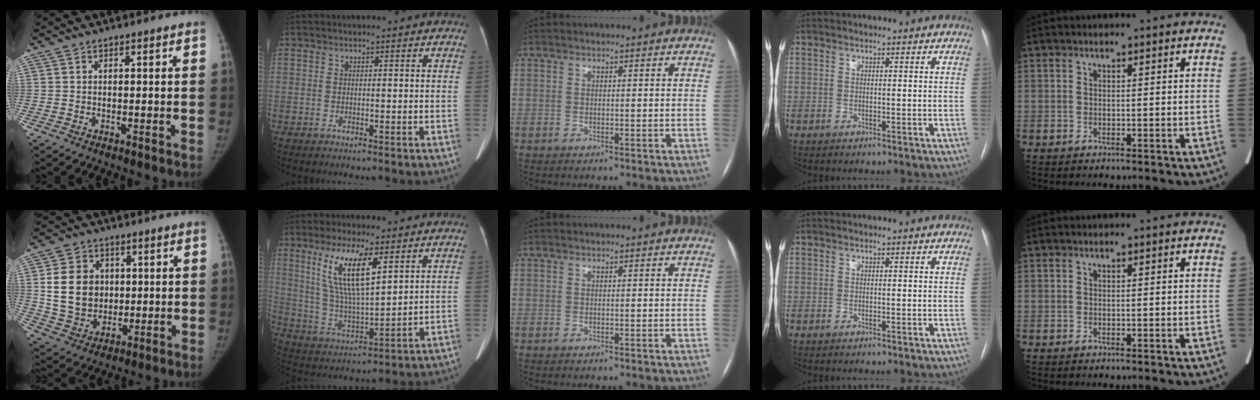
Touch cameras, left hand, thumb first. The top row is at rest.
{"thumb": {"total": 12.9, "force": [1.8, 10.8, 6.9], "torque": [-0.088, -0.004, 0.044]}, "index": {"total": 12.2, "force": [5.3, 2.5, 10.7], "torque": [-0.223, 0.001, 0.105]}}